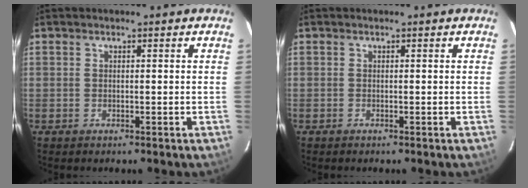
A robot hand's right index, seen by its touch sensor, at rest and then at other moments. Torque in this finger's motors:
{"motor_torque": [0.16, 0.10, 0.03, 0.01]}